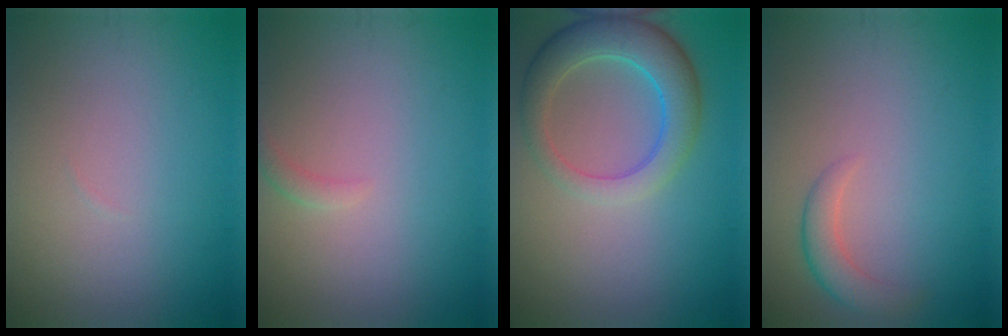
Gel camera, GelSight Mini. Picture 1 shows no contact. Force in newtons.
{"total": 0.9, "press": 0.8, "slide": 0.1}
{"total": 5.4, "press": 5.4, "slide": 0.3}
{"total": 2.2, "press": 2.2, "slide": 0.1}